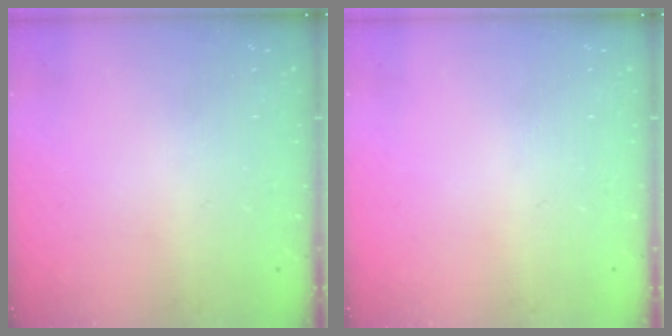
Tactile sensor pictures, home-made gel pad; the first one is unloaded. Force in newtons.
{"total": 0.0}